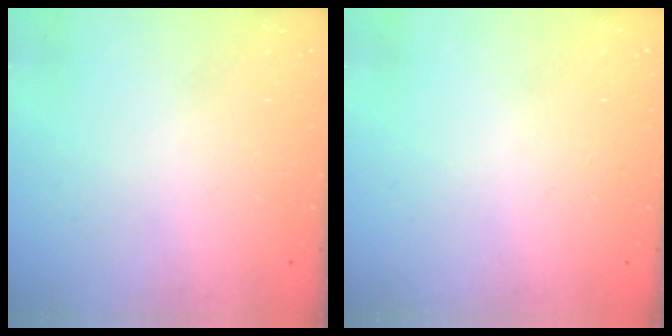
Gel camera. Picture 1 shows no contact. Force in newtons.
{"total": 0.0}